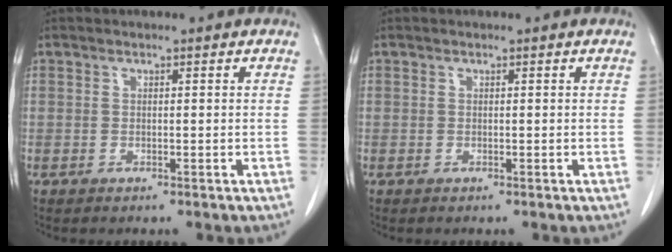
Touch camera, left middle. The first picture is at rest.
{"total": 0.0}